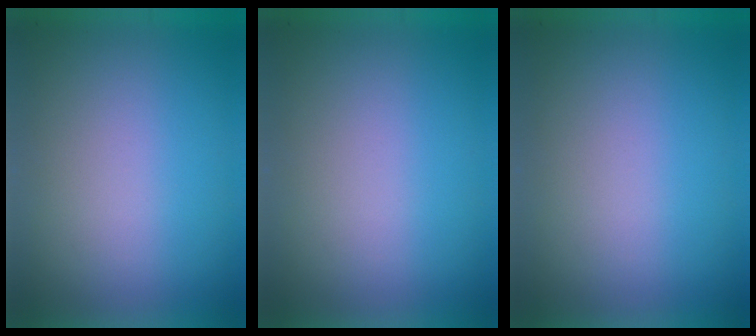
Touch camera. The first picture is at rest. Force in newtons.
{"total": 0.0}
{"total": 0.0}